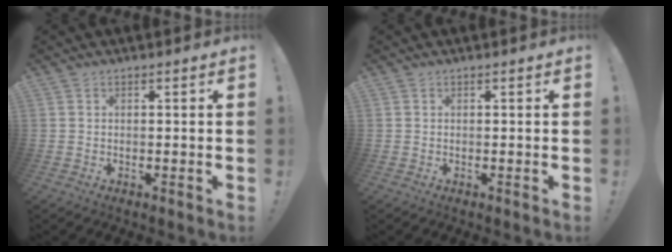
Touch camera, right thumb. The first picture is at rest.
{"total": 0.0}